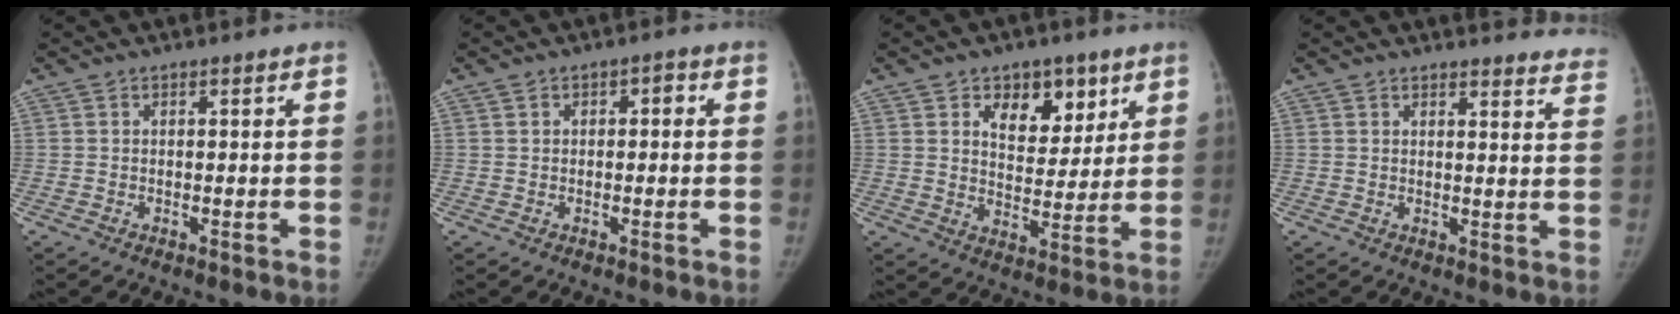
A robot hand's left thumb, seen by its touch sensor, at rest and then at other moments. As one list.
[{"total": 2.2, "force": [0.2, 1.7, 1.4], "torque": [-0.012, 0.009, 0.003]}, {"total": 10.6, "force": [5.6, 6.9, 5.9], "torque": [-0.046, -0.030, 0.089]}, {"total": 15.5, "force": [15.1, 2.4, 2.7], "torque": [0.013, -0.105, 0.141]}]